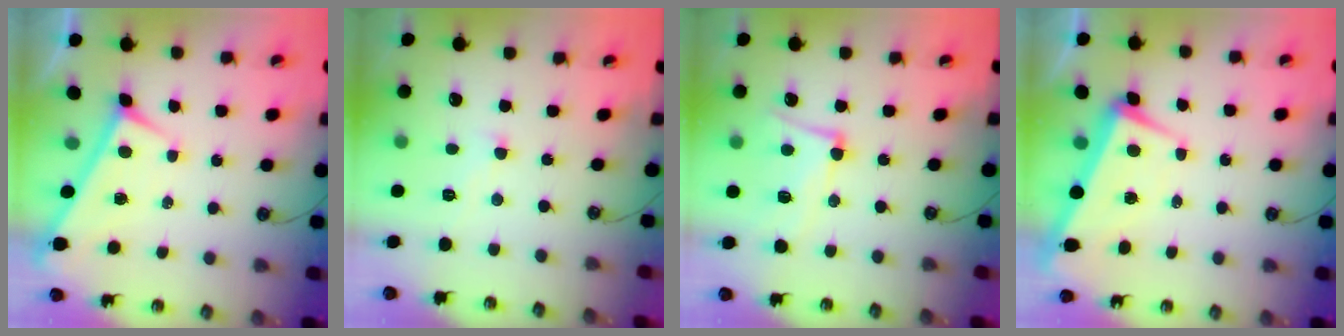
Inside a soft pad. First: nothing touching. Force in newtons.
{"total": 1.2, "press": 1.1, "slide": 0.5}
{"total": 9.5, "press": 9.3, "slide": 1.9}
{"total": 0.8, "press": 0.1, "slide": 0.8}